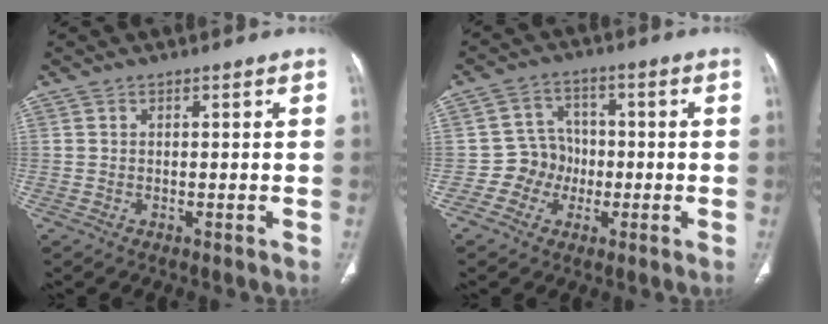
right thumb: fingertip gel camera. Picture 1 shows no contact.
{"total": 6.3, "force": [-1.6, 5.9, 1.4], "torque": [0.015, 0.020, -0.037]}